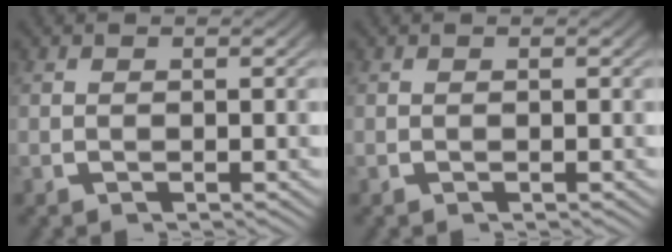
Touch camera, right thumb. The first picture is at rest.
{"total": 0.0}